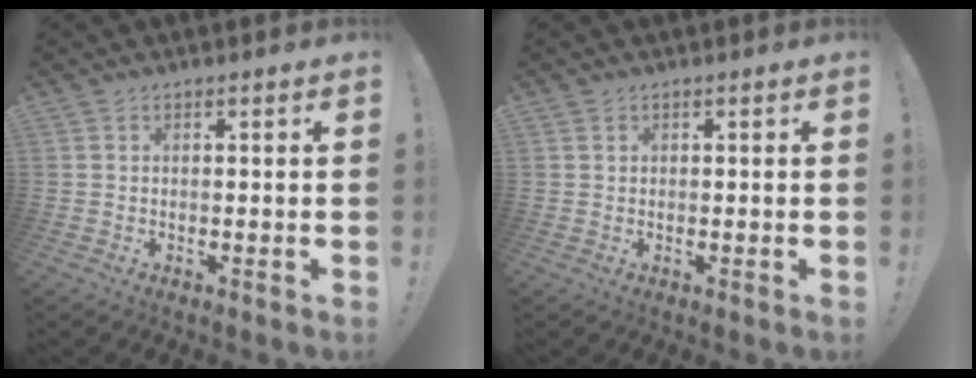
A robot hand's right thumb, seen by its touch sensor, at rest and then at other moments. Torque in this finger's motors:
{"motor_torque": [1.71, 1.59, 0.94, -0.55, 0.44]}